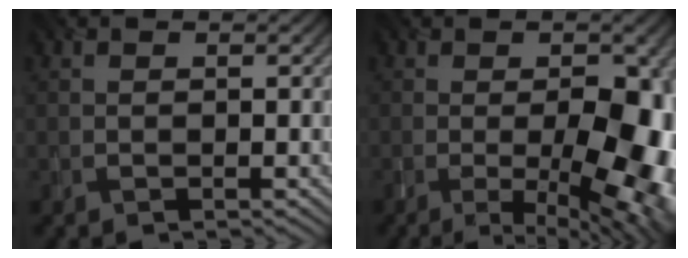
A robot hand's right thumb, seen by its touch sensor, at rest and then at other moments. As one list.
[{"total": 13.5, "force": [-2.4, 5.6, 12.0], "torque": [-0.142, -0.022, -0.012]}]